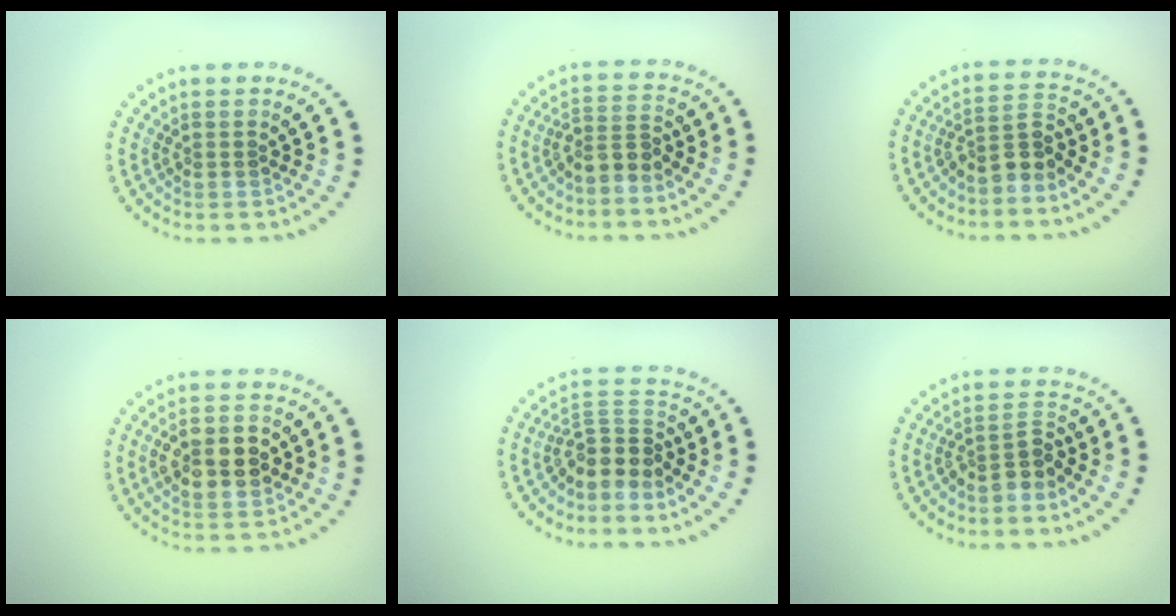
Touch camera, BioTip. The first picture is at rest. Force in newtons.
{"total": 2.6, "press": 1.9, "slide": 1.7}
{"total": 2.8, "press": 2.1, "slide": 1.9}
{"total": 4.9, "press": 4.9, "slide": 0.2}
{"total": 3.4, "press": 2.4, "slide": 2.4}
{"total": 2.6, "press": 2.0, "slide": 1.7}